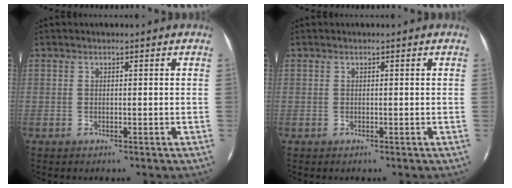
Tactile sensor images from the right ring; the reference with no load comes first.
{"total": 0.0}